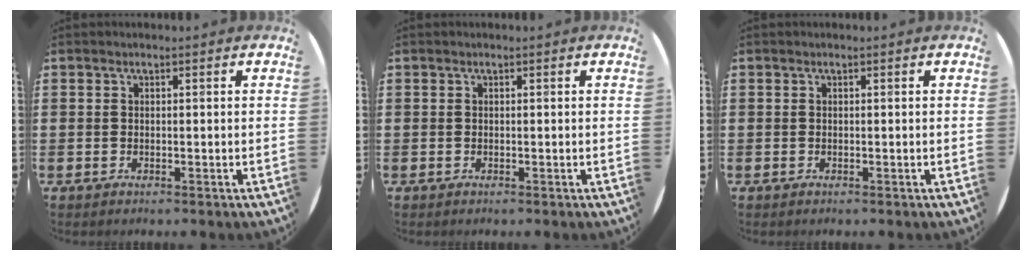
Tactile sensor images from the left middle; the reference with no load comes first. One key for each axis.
{"total": 0.0}
{"total": 0.0}